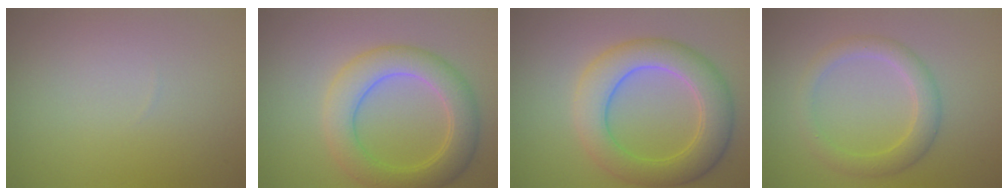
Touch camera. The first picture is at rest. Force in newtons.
{"total": 5.3, "press": 5.3, "slide": 0.2}
{"total": 6.2, "press": 6.2, "slide": 0.2}
{"total": 3.0, "press": 3.0, "slide": 0.2}